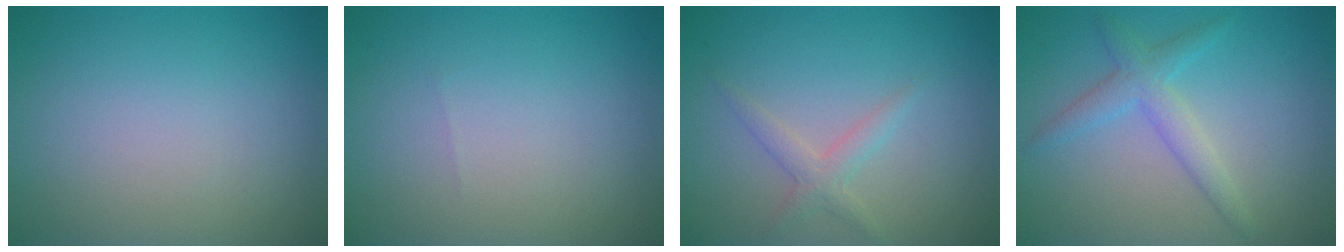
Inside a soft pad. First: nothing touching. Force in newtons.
{"total": 0.0}
{"total": 1.8, "press": 1.8, "slide": 0.1}
{"total": 2.9, "press": 2.9, "slide": 0.1}